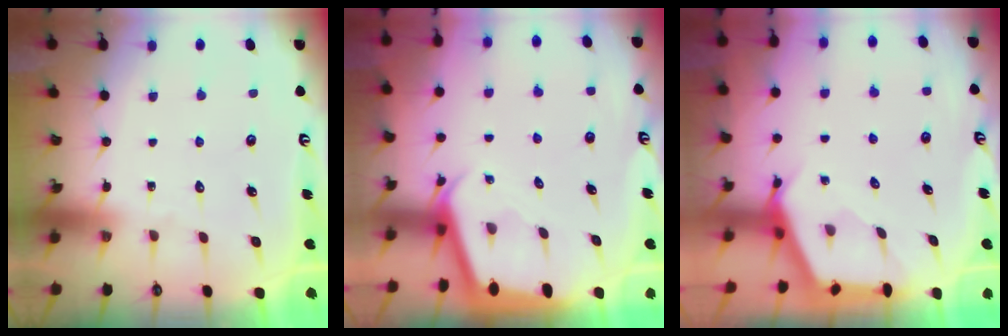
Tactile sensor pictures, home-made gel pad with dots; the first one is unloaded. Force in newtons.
{"total": 2.4, "press": 2.4, "slide": 0.1}
{"total": 2.6, "press": 2.6, "slide": 0.3}